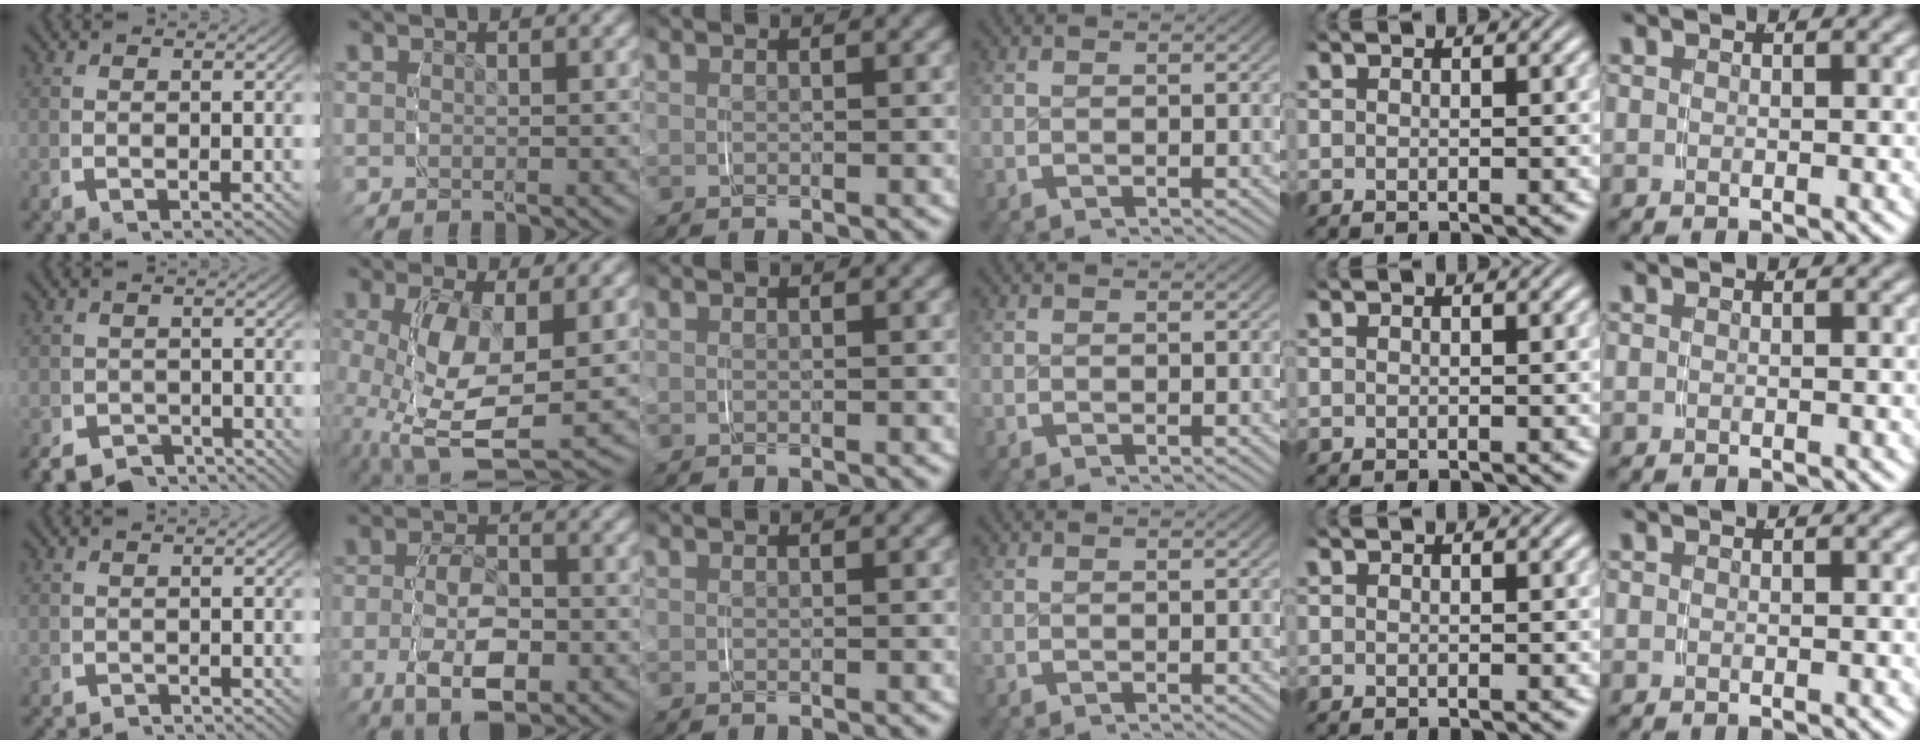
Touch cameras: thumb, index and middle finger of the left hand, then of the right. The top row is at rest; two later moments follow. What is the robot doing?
{"motion": "grasp_and_lifting", "object": "key"}